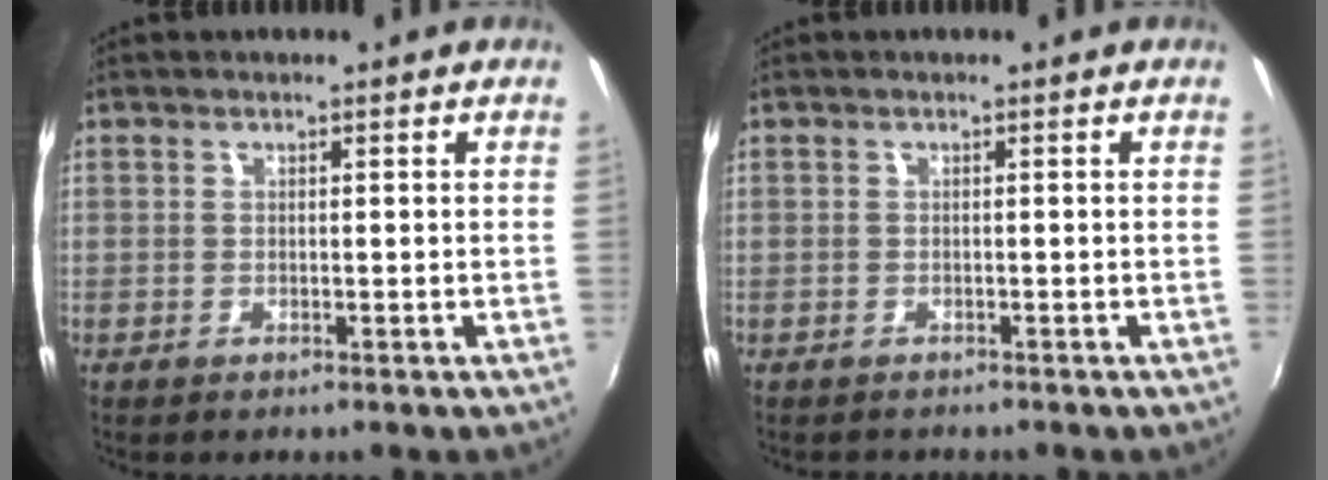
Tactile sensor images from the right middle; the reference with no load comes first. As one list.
[{"total": 0.9, "force": [-0.8, 0.5, -0.2], "torque": [0.000, 0.001, -0.014]}]